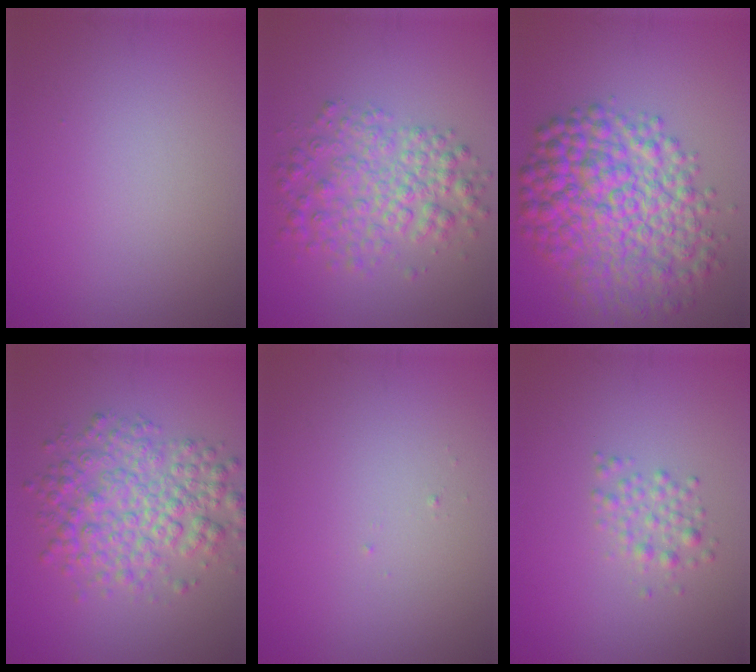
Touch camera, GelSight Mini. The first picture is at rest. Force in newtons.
{"total": 5.1, "press": 5.1, "slide": 0.0}
{"total": 9.7, "press": 9.7, "slide": 0.2}
{"total": 5.9, "press": 5.9, "slide": 0.0}
{"total": 0.0}
{"total": 1.7, "press": 1.7, "slide": 0.0}